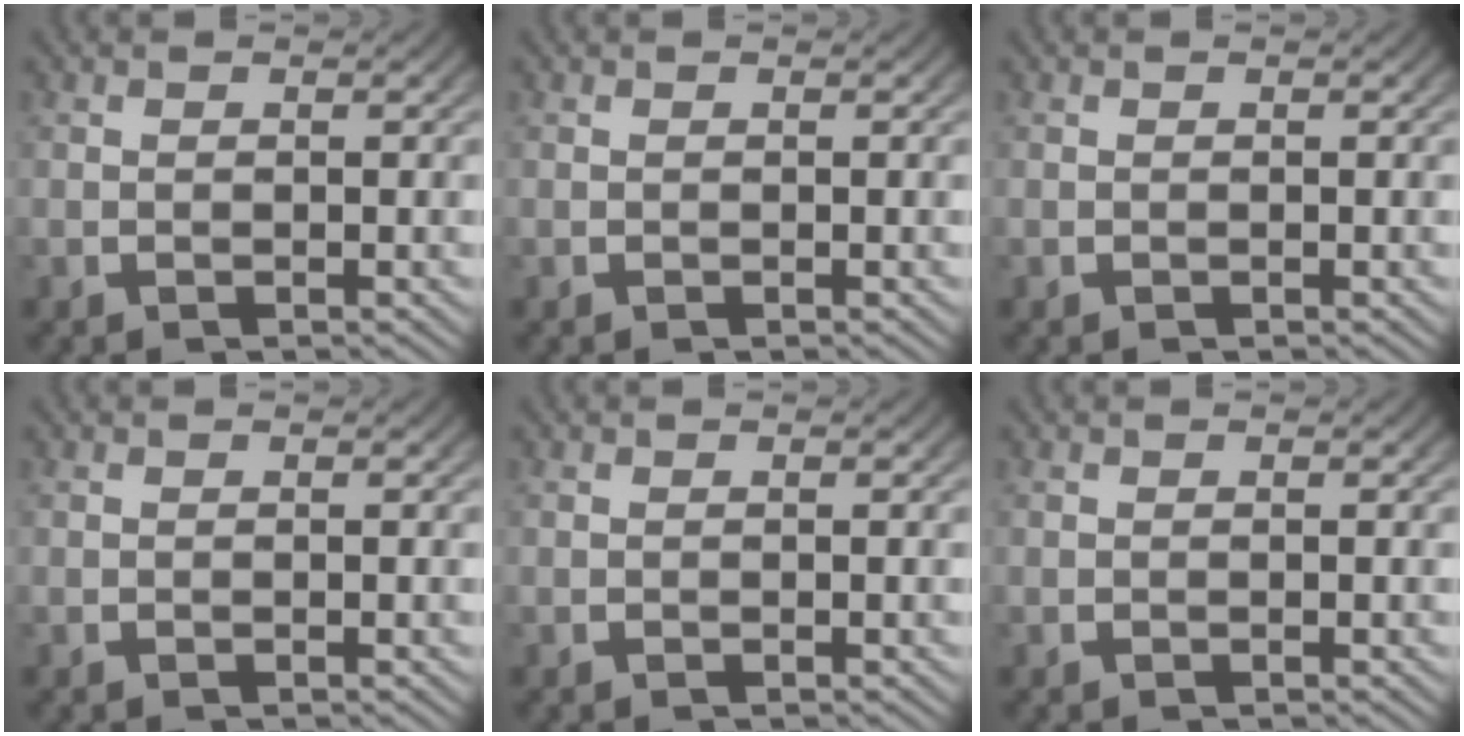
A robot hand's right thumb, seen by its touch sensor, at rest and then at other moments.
{"total": 0.0}
{"total": 0.0}
{"total": 0.0}
{"total": 0.0}
{"total": 0.0}